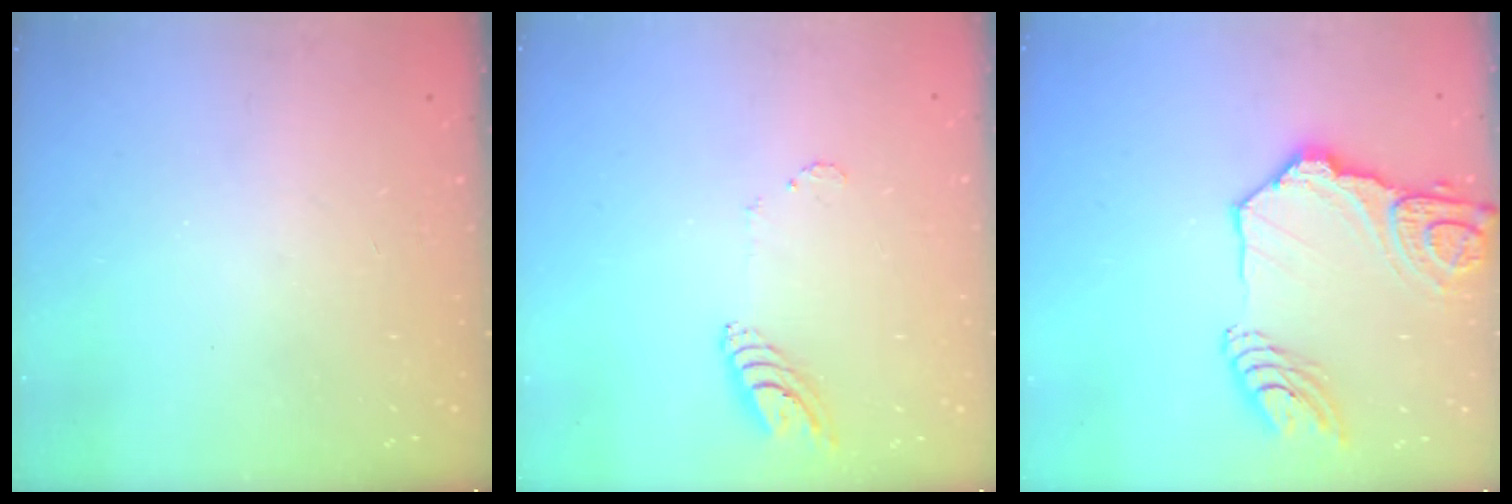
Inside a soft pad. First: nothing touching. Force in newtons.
{"total": 8.7, "press": 8.7, "slide": 0.9}
{"total": 18.2, "press": 18.1, "slide": 2.0}